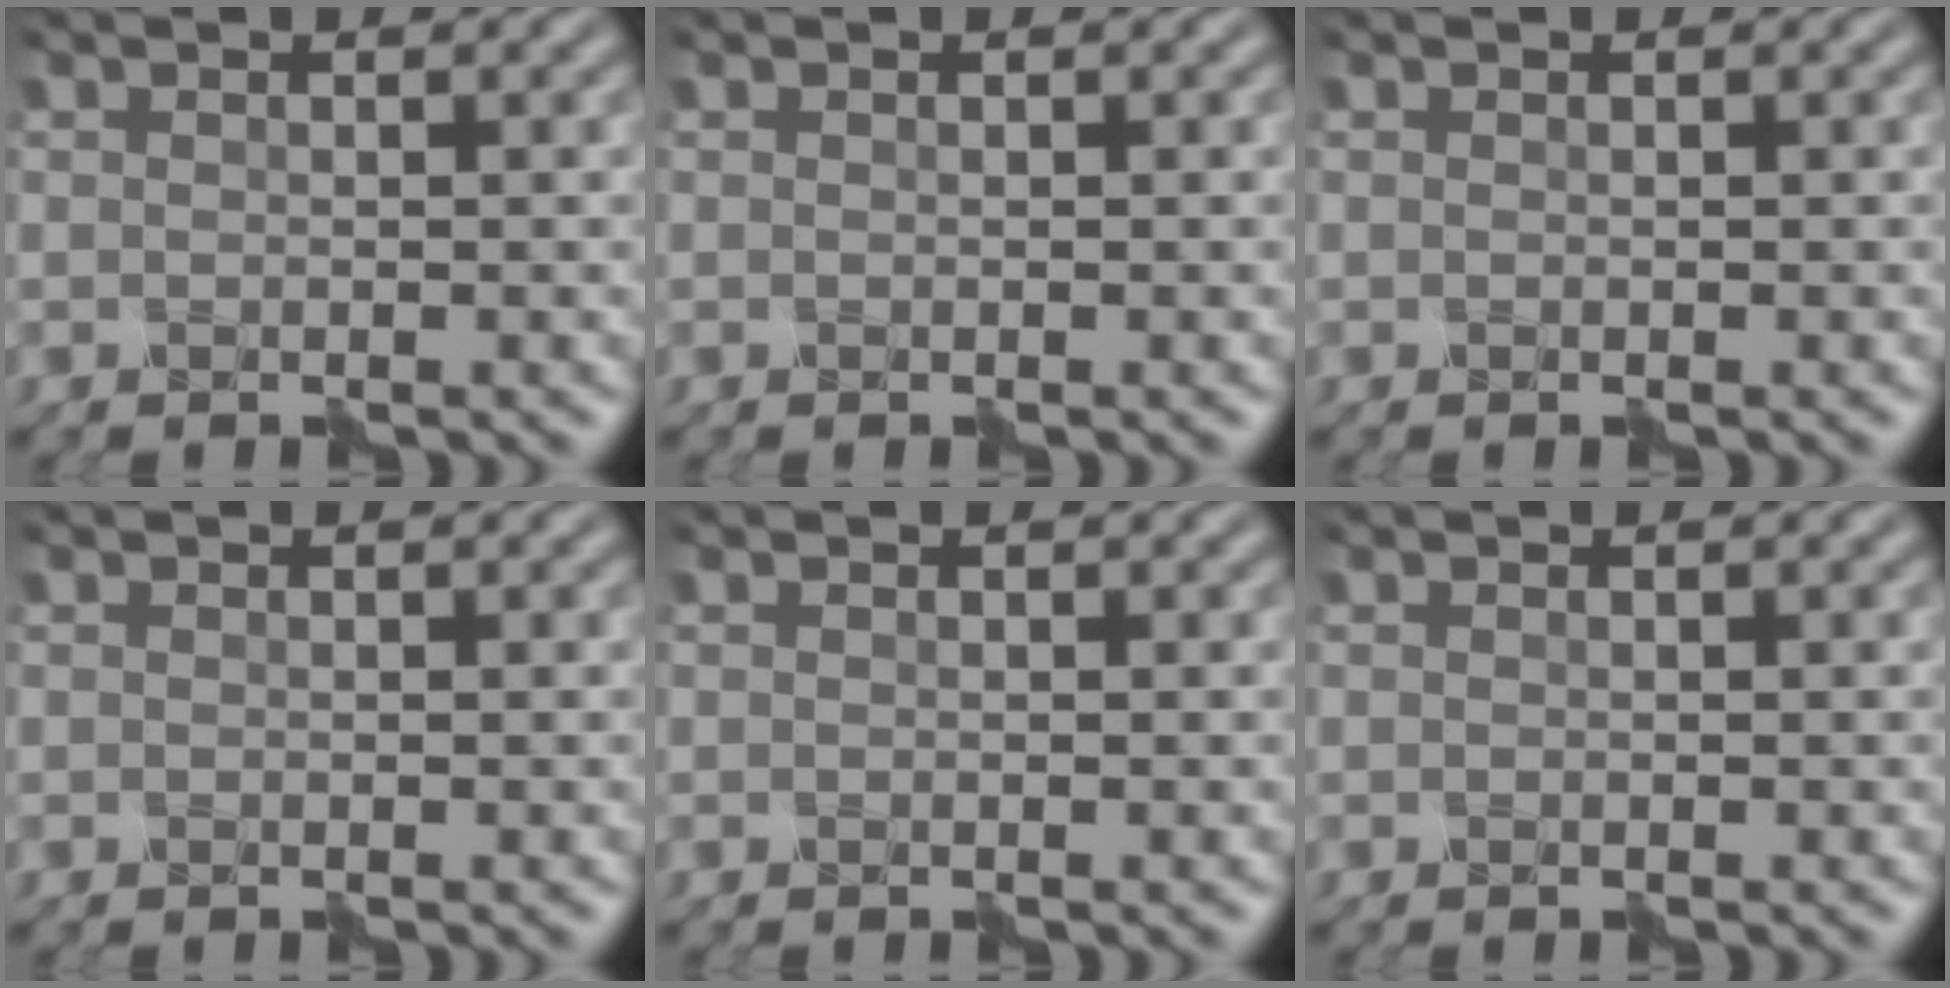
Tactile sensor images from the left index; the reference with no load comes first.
{"total": 0.0}
{"total": 0.0}
{"total": 0.0}
{"total": 0.0}
{"total": 0.0}